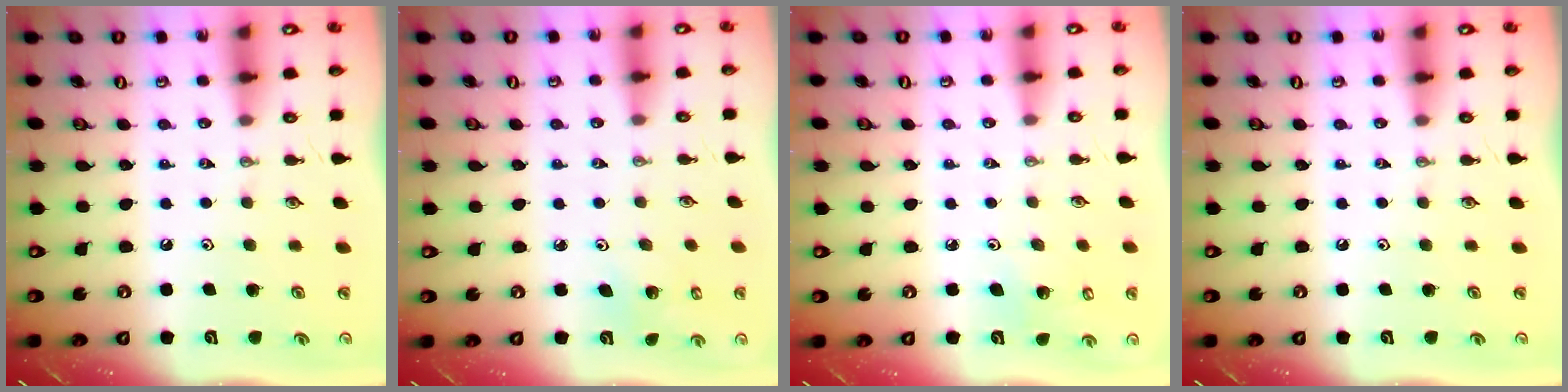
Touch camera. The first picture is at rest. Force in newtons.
{"total": 2.3, "press": 2.3, "slide": 0.2}
{"total": 4.5, "press": 4.2, "slide": 1.6}
{"total": 0.0}